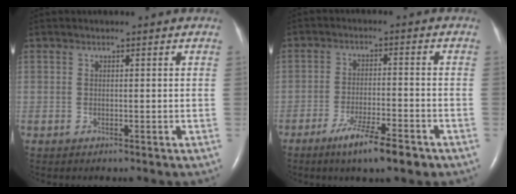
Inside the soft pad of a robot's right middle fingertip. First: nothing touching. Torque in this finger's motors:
{"motor_torque": [0.34, -0.30, 0.15, 0.05]}